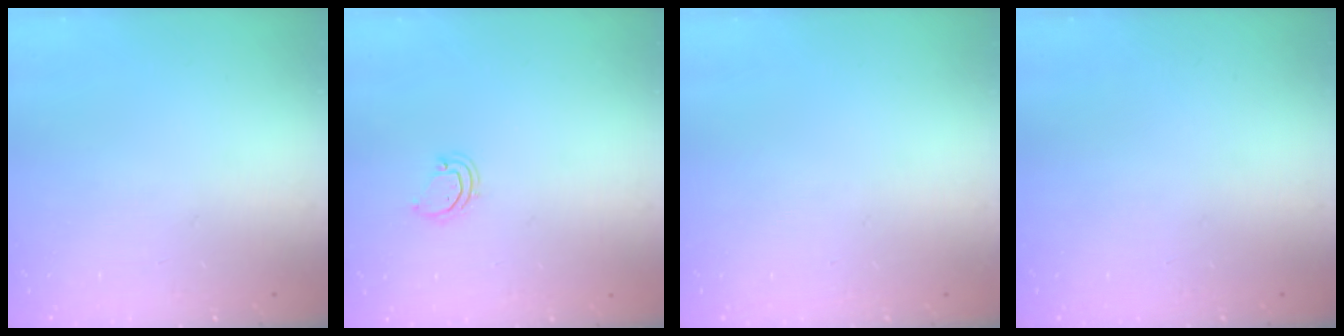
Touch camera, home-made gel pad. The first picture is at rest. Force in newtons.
{"total": 3.6, "press": 3.6, "slide": 0.2}
{"total": 0.0}
{"total": 0.0}